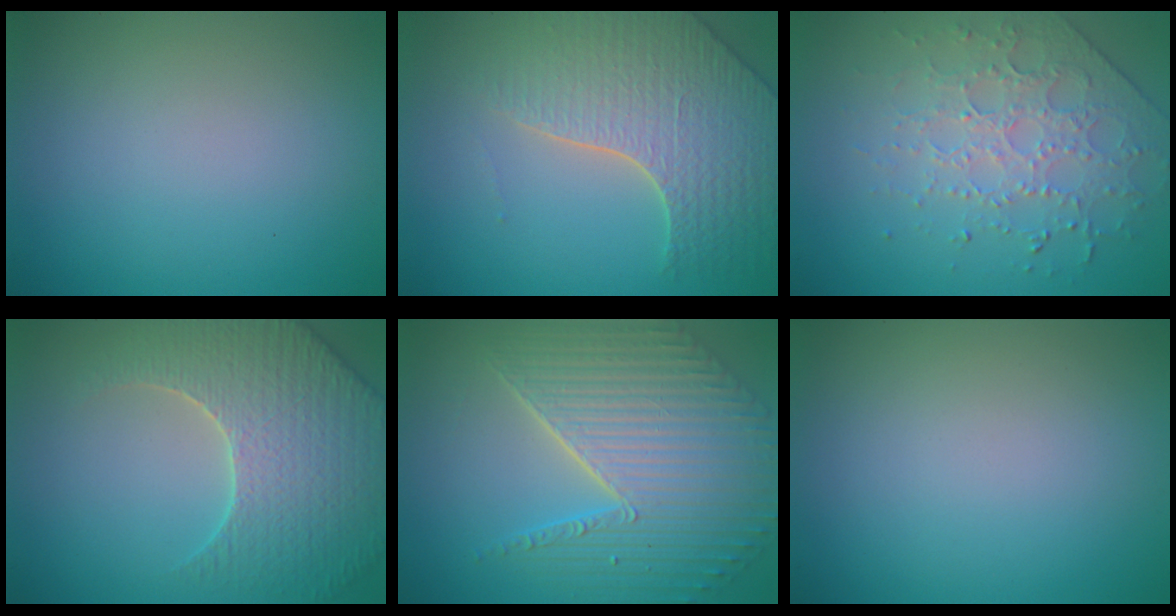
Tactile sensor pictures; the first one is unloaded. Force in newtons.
{"total": 5.5, "press": 4.8, "slide": 2.6}
{"total": 3.8, "press": 3.3, "slide": 1.8}
{"total": 5.9, "press": 5.6, "slide": 1.7}
{"total": 7.6, "press": 5.8, "slide": 4.9}
{"total": 0.0}